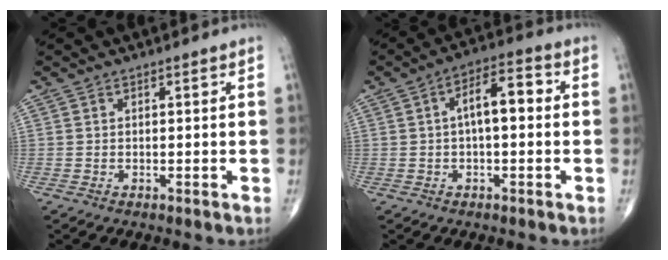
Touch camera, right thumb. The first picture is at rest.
{"total": 8.1, "force": [0.6, 3.5, 7.3], "torque": [-0.110, 0.032, 0.001]}